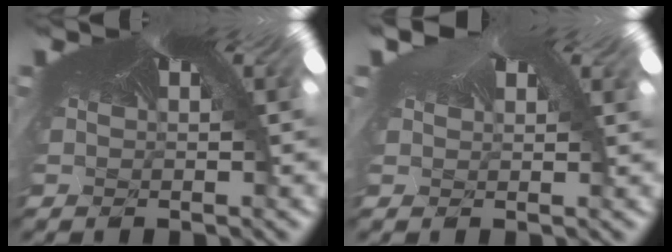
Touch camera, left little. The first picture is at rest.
{"total": 1.5, "force": [1.3, 0.5, 0.4], "torque": [-0.022, 0.003, 0.016]}